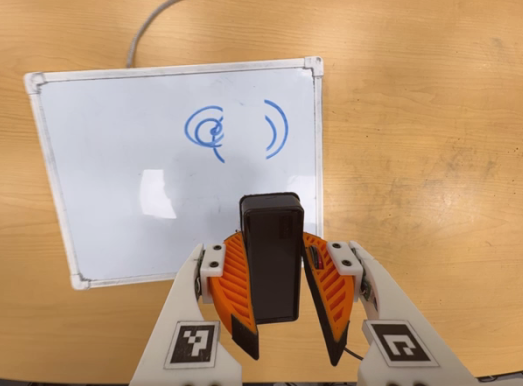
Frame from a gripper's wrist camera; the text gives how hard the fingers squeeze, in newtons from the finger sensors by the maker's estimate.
{"total": 7.6, "left": 8.0, "right": 7.2}